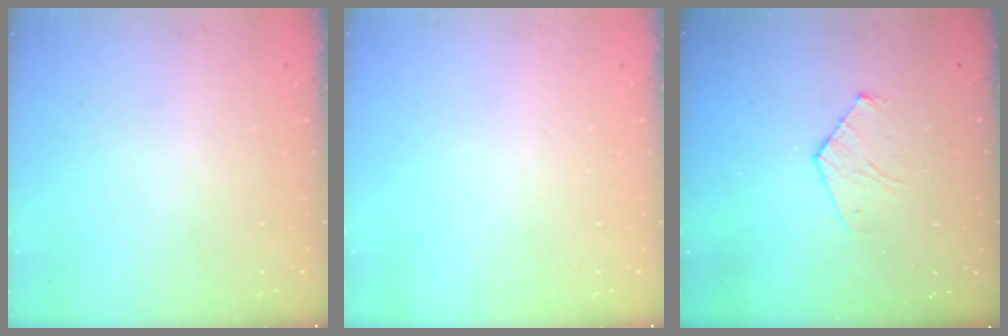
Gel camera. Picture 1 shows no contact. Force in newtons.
{"total": 0.0}
{"total": 4.3, "press": 4.3, "slide": 0.5}